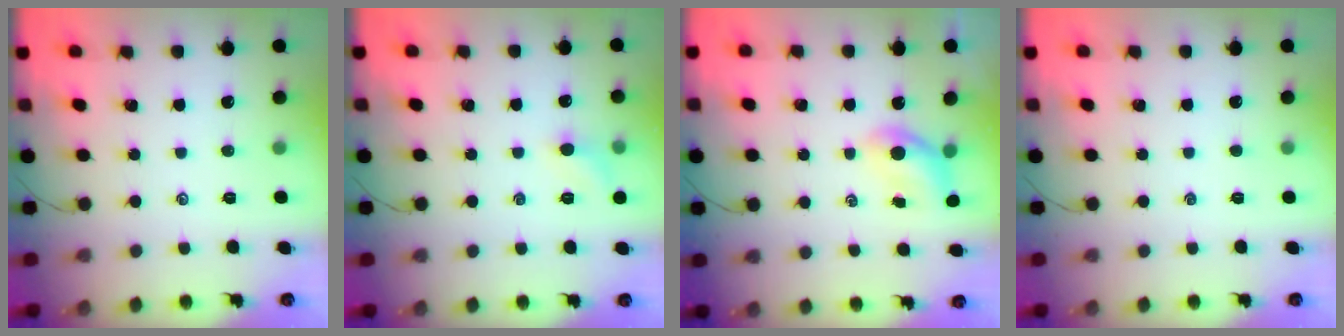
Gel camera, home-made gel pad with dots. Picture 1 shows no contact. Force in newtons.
{"total": 5.7, "press": 5.5, "slide": 1.7}
{"total": 4.8, "press": 4.8, "slide": 0.6}
{"total": 0.0}